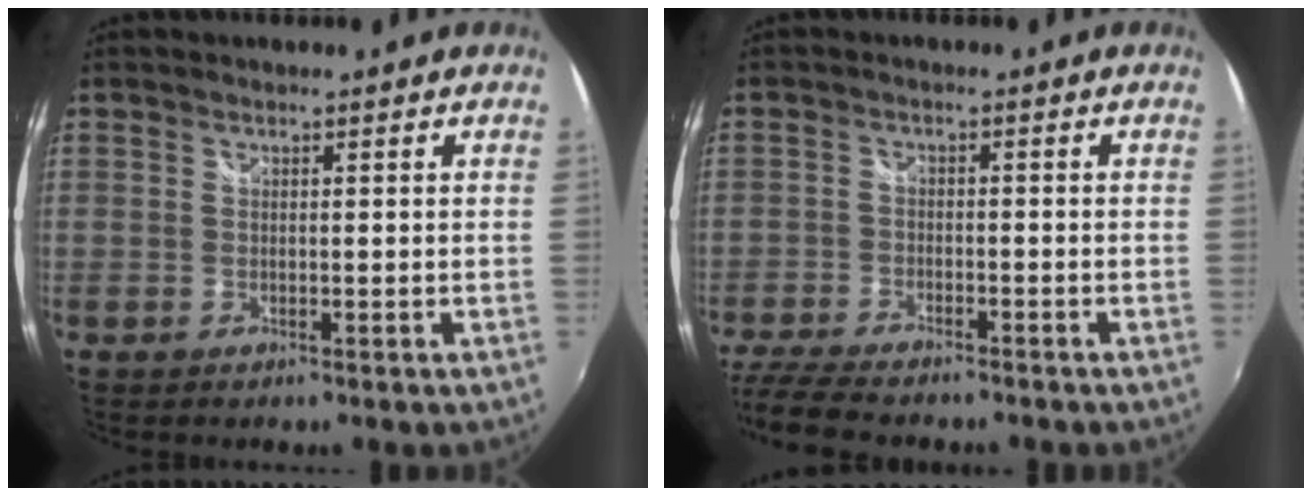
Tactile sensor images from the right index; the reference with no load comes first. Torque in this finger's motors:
{"motor_torque": [-0.03, -0.31, 0.31, 0.08]}